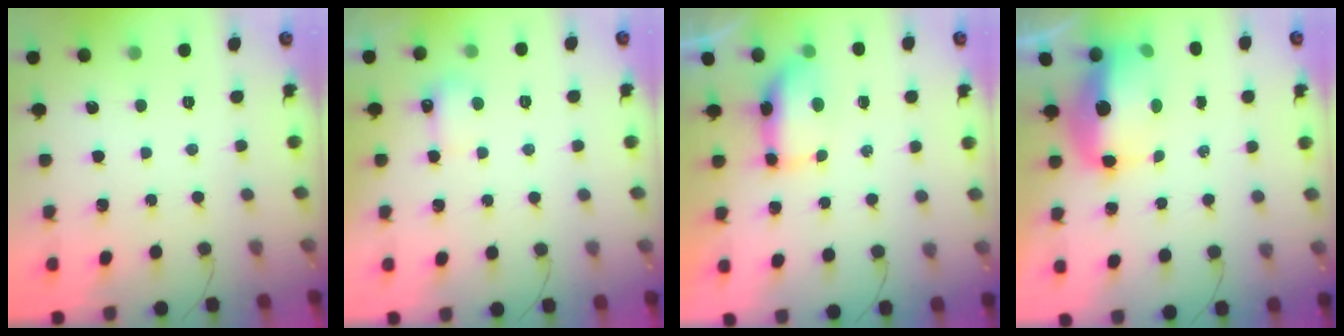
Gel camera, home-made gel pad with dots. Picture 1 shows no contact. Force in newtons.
{"total": 4.6, "press": 4.4, "slide": 1.3}
{"total": 13.7, "press": 8.7, "slide": 10.5}
{"total": 12.2, "press": 12.0, "slide": 2.6}